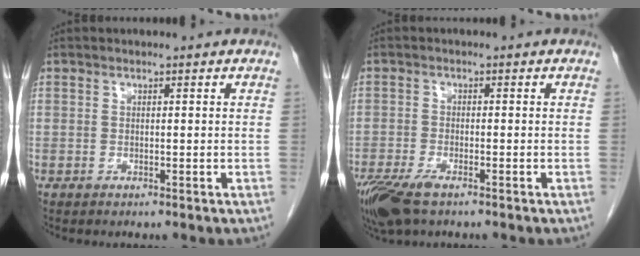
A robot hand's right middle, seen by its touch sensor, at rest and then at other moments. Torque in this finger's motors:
{"motor_torque": [0.12, -0.05, 0.08, 0.03]}